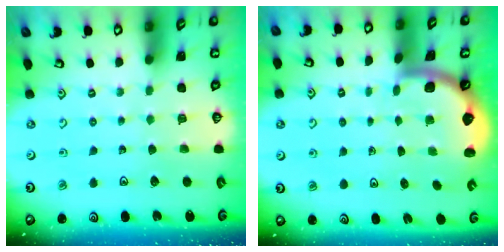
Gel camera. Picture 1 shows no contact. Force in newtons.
{"total": 1.6, "press": 1.6, "slide": 0.1}